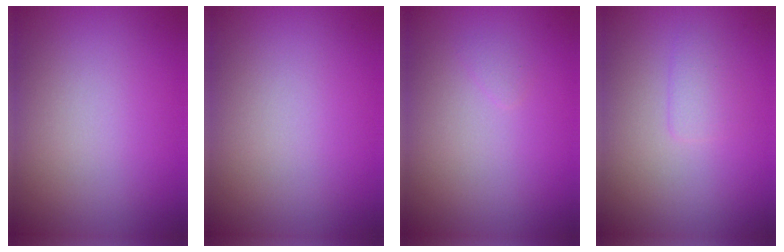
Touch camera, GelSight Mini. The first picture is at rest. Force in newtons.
{"total": 0.0}
{"total": 0.5, "press": 0.5, "slide": 0.0}
{"total": 1.2, "press": 1.2, "slide": 0.1}